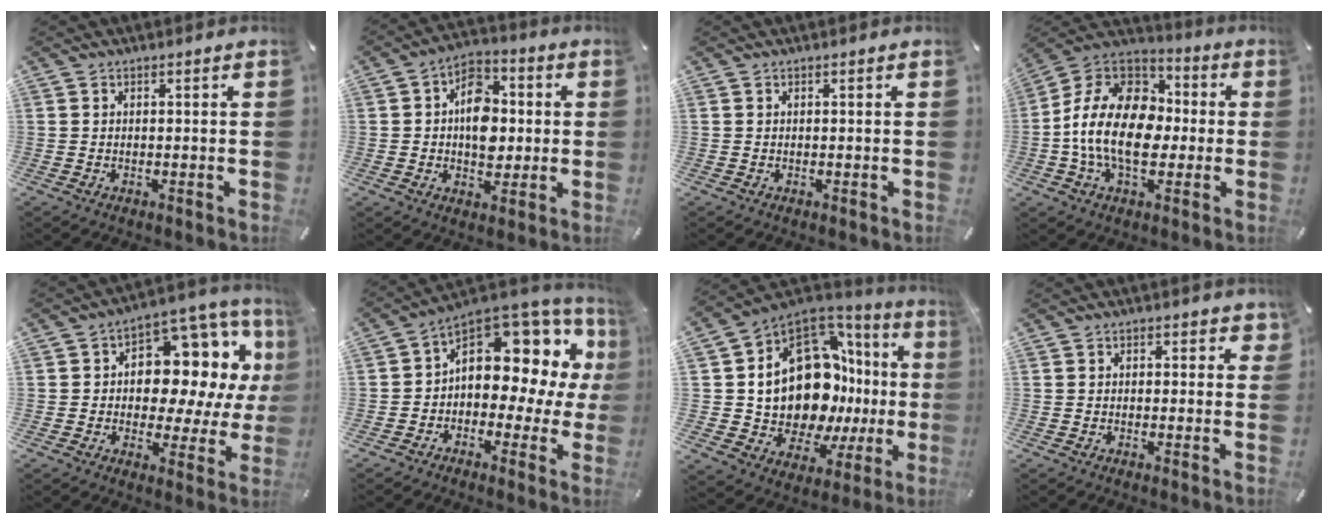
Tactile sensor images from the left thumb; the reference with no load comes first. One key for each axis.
{"total": 10.9, "fx": -0.1, "fy": 8.1, "fz": 7.4, "tx": -0.097, "ty": 0.014, "tz": 0.002}
{"total": 0.0}
{"total": 18.2, "fx": -3.6, "fy": 12.5, "fz": 12.8, "tx": -0.271, "ty": 0.022, "tz": -0.064}
{"total": 13.9, "fx": 3.8, "fy": 9.8, "fz": 9.1, "tx": -0.107, "ty": -0.048, "tz": 0.069}
{"total": 11.1, "fx": 5.0, "fy": 7.4, "fz": 6.6, "tx": -0.085, "ty": -0.066, "tz": 0.083}
{"total": 19.2, "fx": 2.0, "fy": 13.0, "fz": 14.0, "tx": -0.249, "ty": -0.065, "tz": 0.055}
{"total": 1.8, "fx": 0.4, "fy": 1.2, "fz": 1.2, "tx": -0.001, "ty": -0.003, "tz": -0.001}